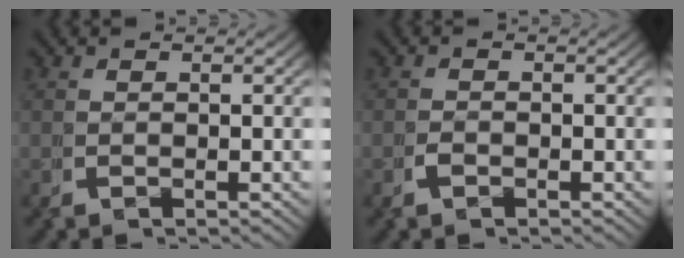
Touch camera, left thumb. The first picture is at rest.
{"total": 0.9, "force": [-0.8, 0.1, -0.5], "torque": [0.005, -0.002, -0.015]}